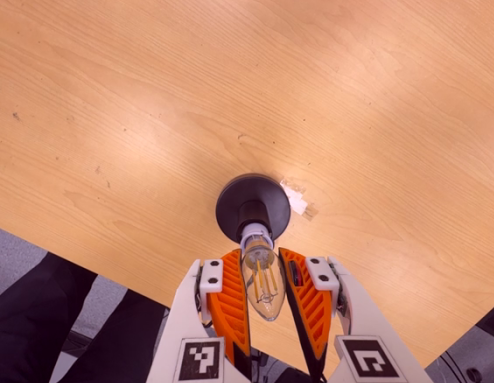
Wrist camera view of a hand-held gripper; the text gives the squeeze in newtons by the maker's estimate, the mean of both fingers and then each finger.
{"total": 10.8, "left": 10.1, "right": 11.5}